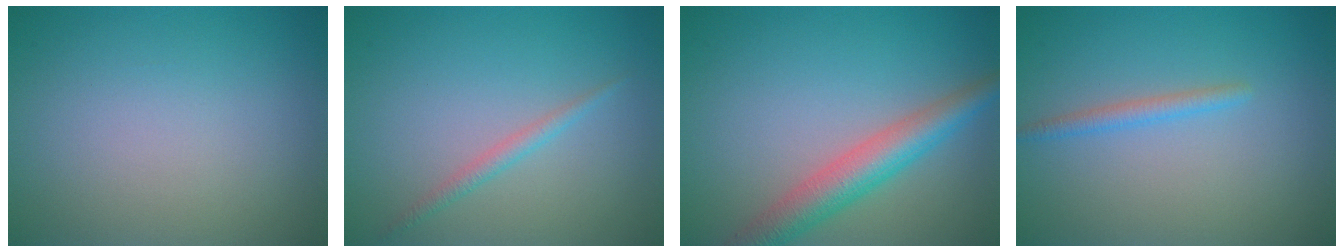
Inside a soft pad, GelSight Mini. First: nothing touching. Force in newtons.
{"total": 1.3, "press": 1.3, "slide": 0.1}
{"total": 4.8, "press": 4.8, "slide": 0.2}
{"total": 1.4, "press": 1.4, "slide": 0.0}